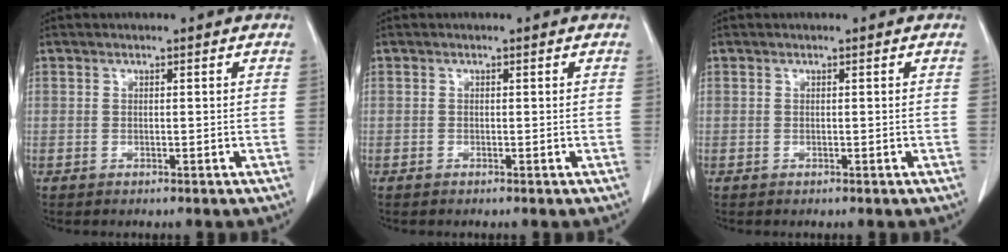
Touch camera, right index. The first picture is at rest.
{"total": 0.0}
{"total": 0.0}